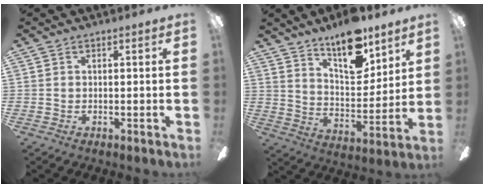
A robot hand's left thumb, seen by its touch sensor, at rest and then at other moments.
{"total": 15.8, "force": [12.0, 6.0, 8.3], "torque": [-0.134, -0.072, 0.209]}